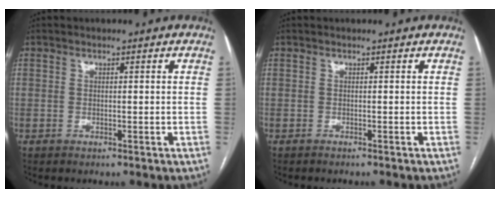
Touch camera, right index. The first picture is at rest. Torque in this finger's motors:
{"motor_torque": [0.04, 0.04, 0.05, 0.01]}